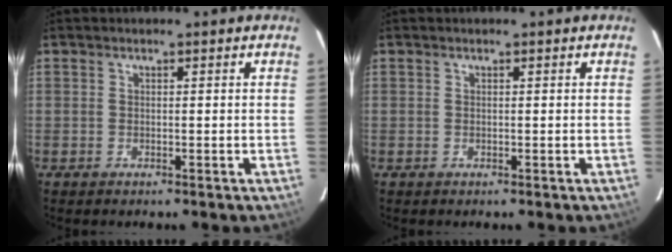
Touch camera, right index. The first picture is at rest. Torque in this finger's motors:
{"motor_torque": [0.00, 0.00, 0.00, 0.00]}